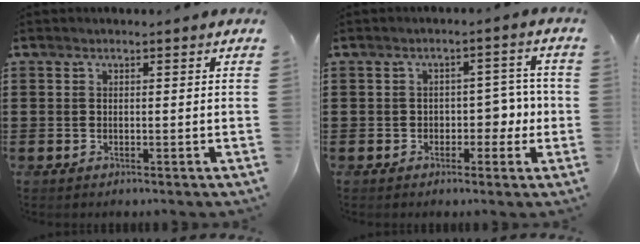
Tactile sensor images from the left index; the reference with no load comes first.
{"total": 4.0, "force": [-0.8, 2.9, 2.7], "torque": [-0.042, 0.001, -0.024]}